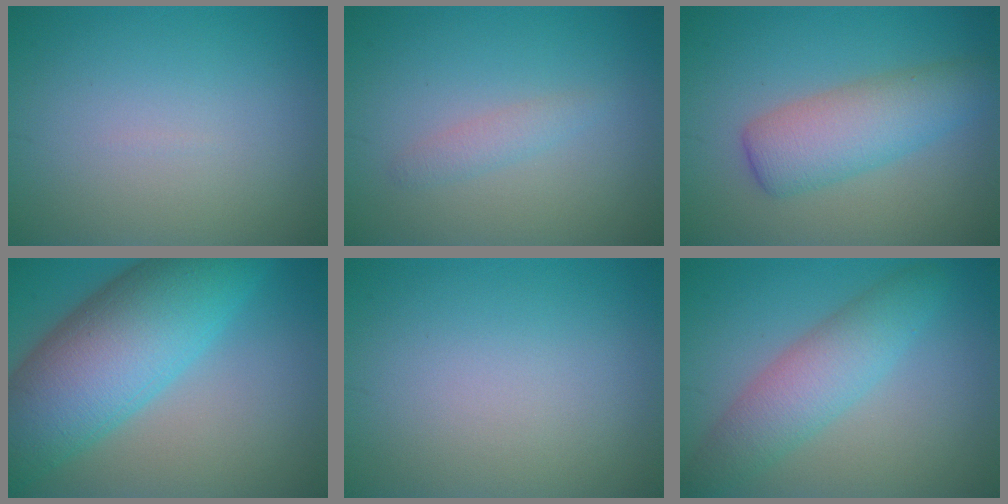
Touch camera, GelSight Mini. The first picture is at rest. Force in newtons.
{"total": 1.3, "press": 1.3, "slide": 0.0}
{"total": 5.1, "press": 5.1, "slide": 0.1}
{"total": 12.5, "press": 12.5, "slide": 0.3}
{"total": 0.0}
{"total": 4.7, "press": 4.7, "slide": 0.1}